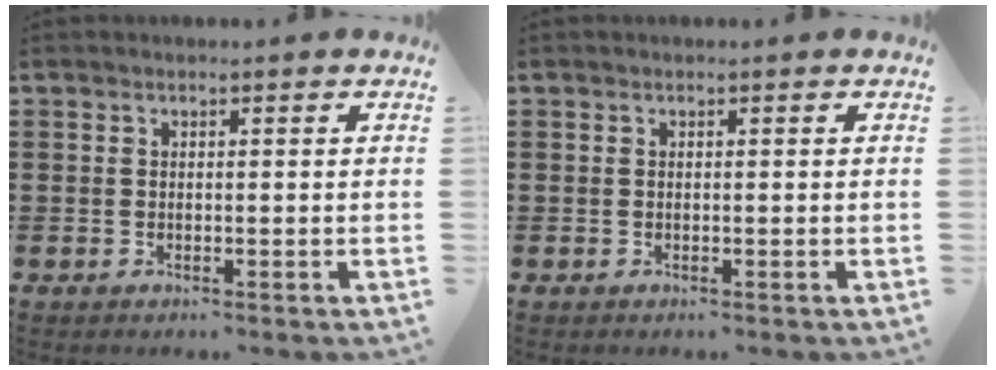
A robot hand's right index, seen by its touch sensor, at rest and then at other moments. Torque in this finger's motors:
{"motor_torque": [0.00, 0.00, 0.00, 0.00]}